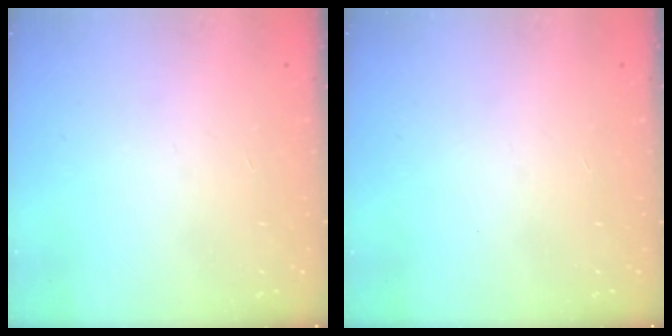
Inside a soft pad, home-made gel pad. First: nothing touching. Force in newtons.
{"total": 0.0}